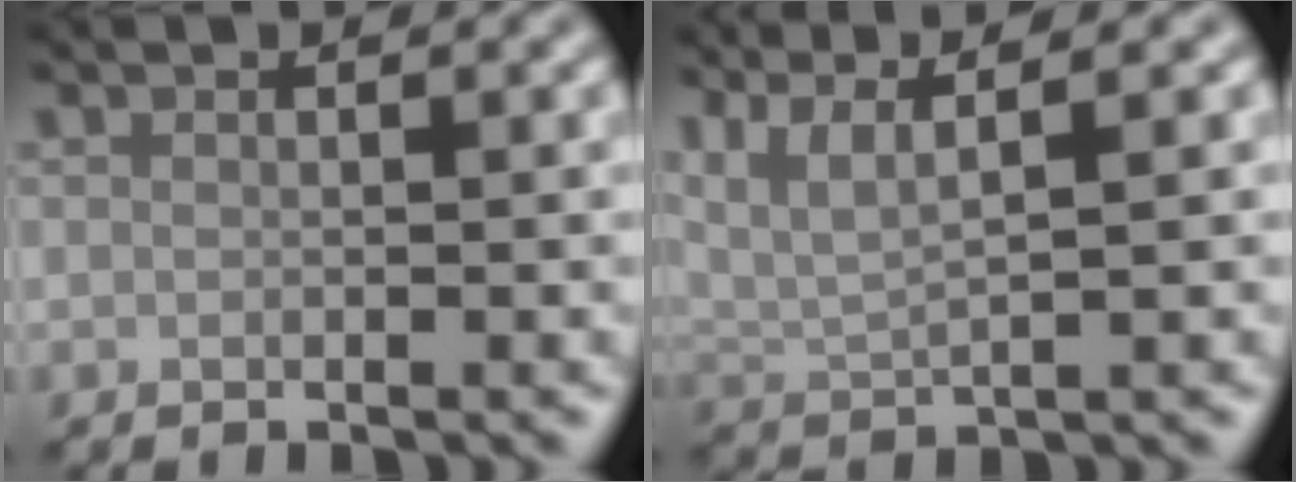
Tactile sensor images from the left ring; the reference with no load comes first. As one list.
[{"total": 4.6, "force": [2.8, 1.0, 3.5], "torque": [-0.069, 0.012, 0.052]}]